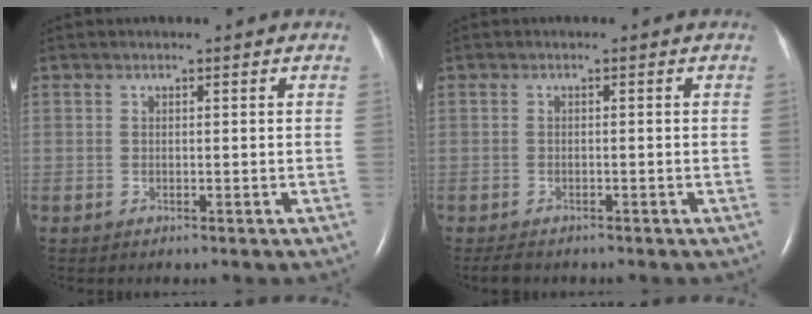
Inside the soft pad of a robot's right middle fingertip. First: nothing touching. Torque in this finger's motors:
{"motor_torque": [0.04, -0.04, -0.02, 0.00]}